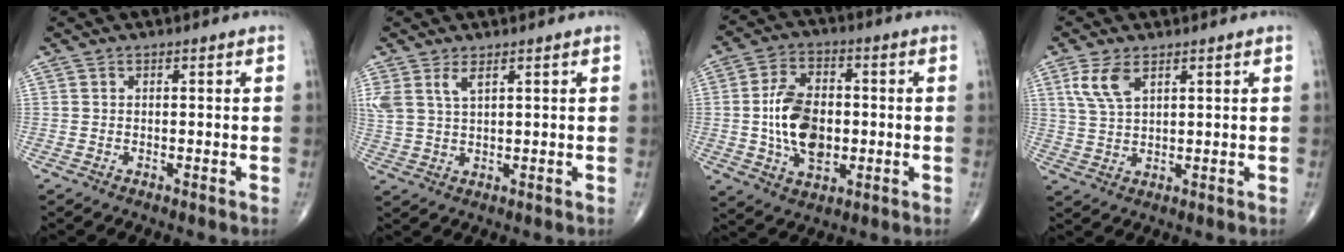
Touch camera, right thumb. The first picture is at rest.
{"total": 4.8, "force": [2.6, 1.9, 3.6], "torque": [-0.084, -0.003, 0.061]}
{"total": 12.8, "force": [-0.7, 8.1, 9.9], "torque": [-0.159, 0.008, -0.010]}
{"total": 5.8, "force": [2.9, 2.7, 4.2], "torque": [-0.089, -0.004, 0.066]}